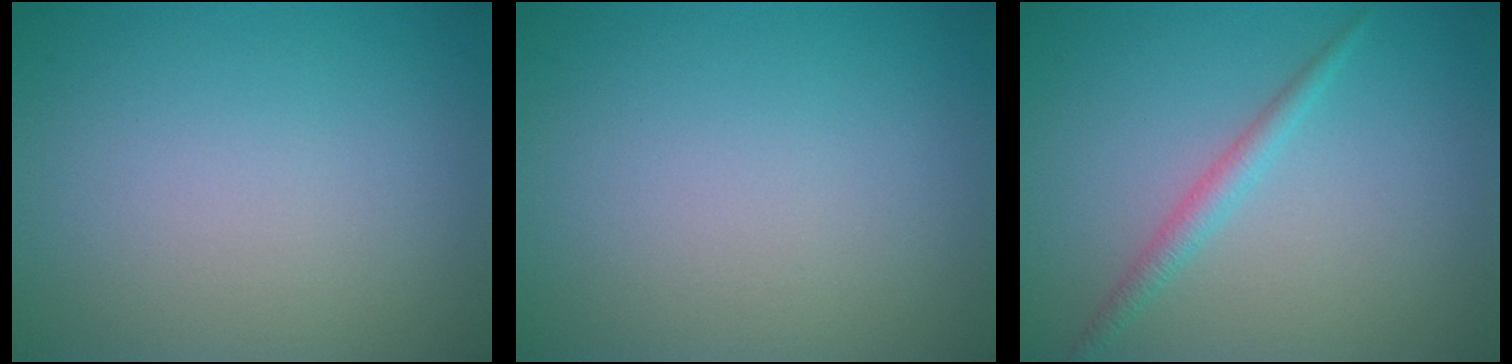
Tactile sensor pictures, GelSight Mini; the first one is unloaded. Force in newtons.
{"total": 0.0}
{"total": 1.7, "press": 1.7, "slide": 0.1}